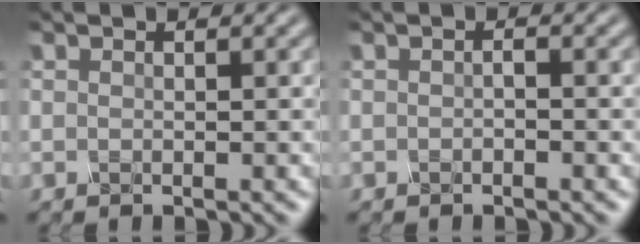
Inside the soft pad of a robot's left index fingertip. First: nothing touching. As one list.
[{"total": 0.5, "force": [-0.2, 0.1, 0.4], "torque": [-0.009, 0.002, -0.003]}]